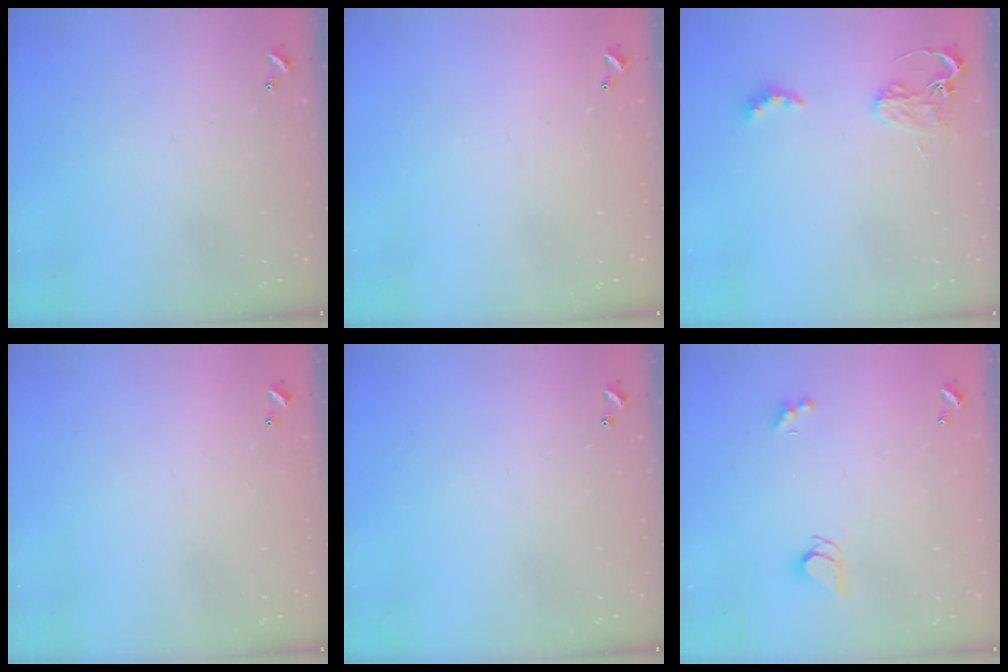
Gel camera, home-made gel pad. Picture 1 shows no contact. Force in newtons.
{"total": 2.7, "press": 2.7, "slide": 0.1}
{"total": 2.9, "press": 2.8, "slide": 0.6}
{"total": 2.8, "press": 2.8, "slide": 0.1}
{"total": 0.0}
{"total": 2.3, "press": 2.3, "slide": 0.2}